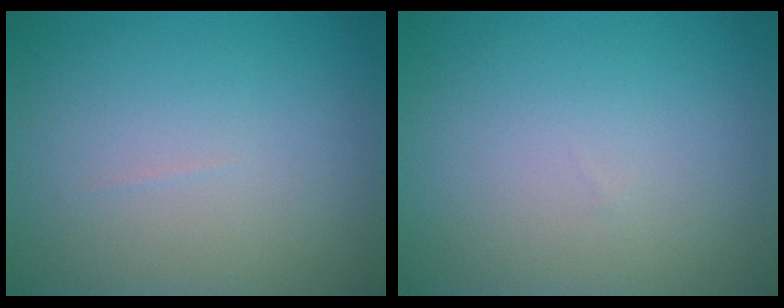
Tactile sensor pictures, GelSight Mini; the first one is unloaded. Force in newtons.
{"total": 0.0}